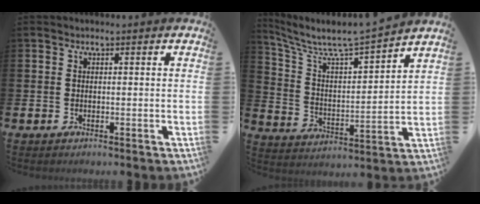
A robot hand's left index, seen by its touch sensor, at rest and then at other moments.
{"total": 7.1, "force": [6.6, 0.2, 2.5], "torque": [-0.082, -0.058, 0.107]}